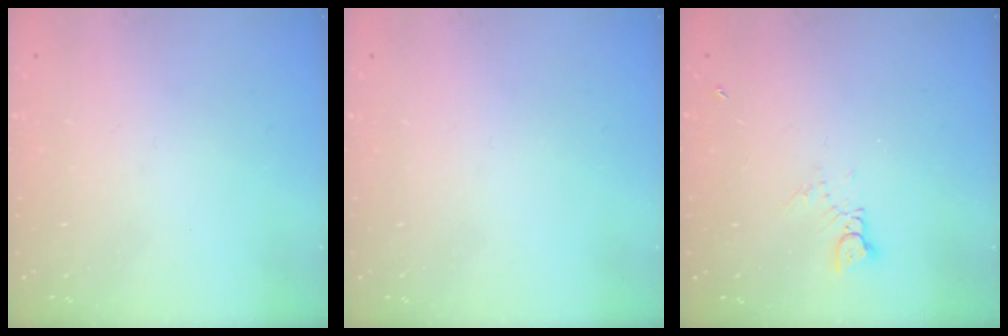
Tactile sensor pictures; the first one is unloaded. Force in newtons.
{"total": 0.0}
{"total": 2.0, "press": 2.0, "slide": 0.1}